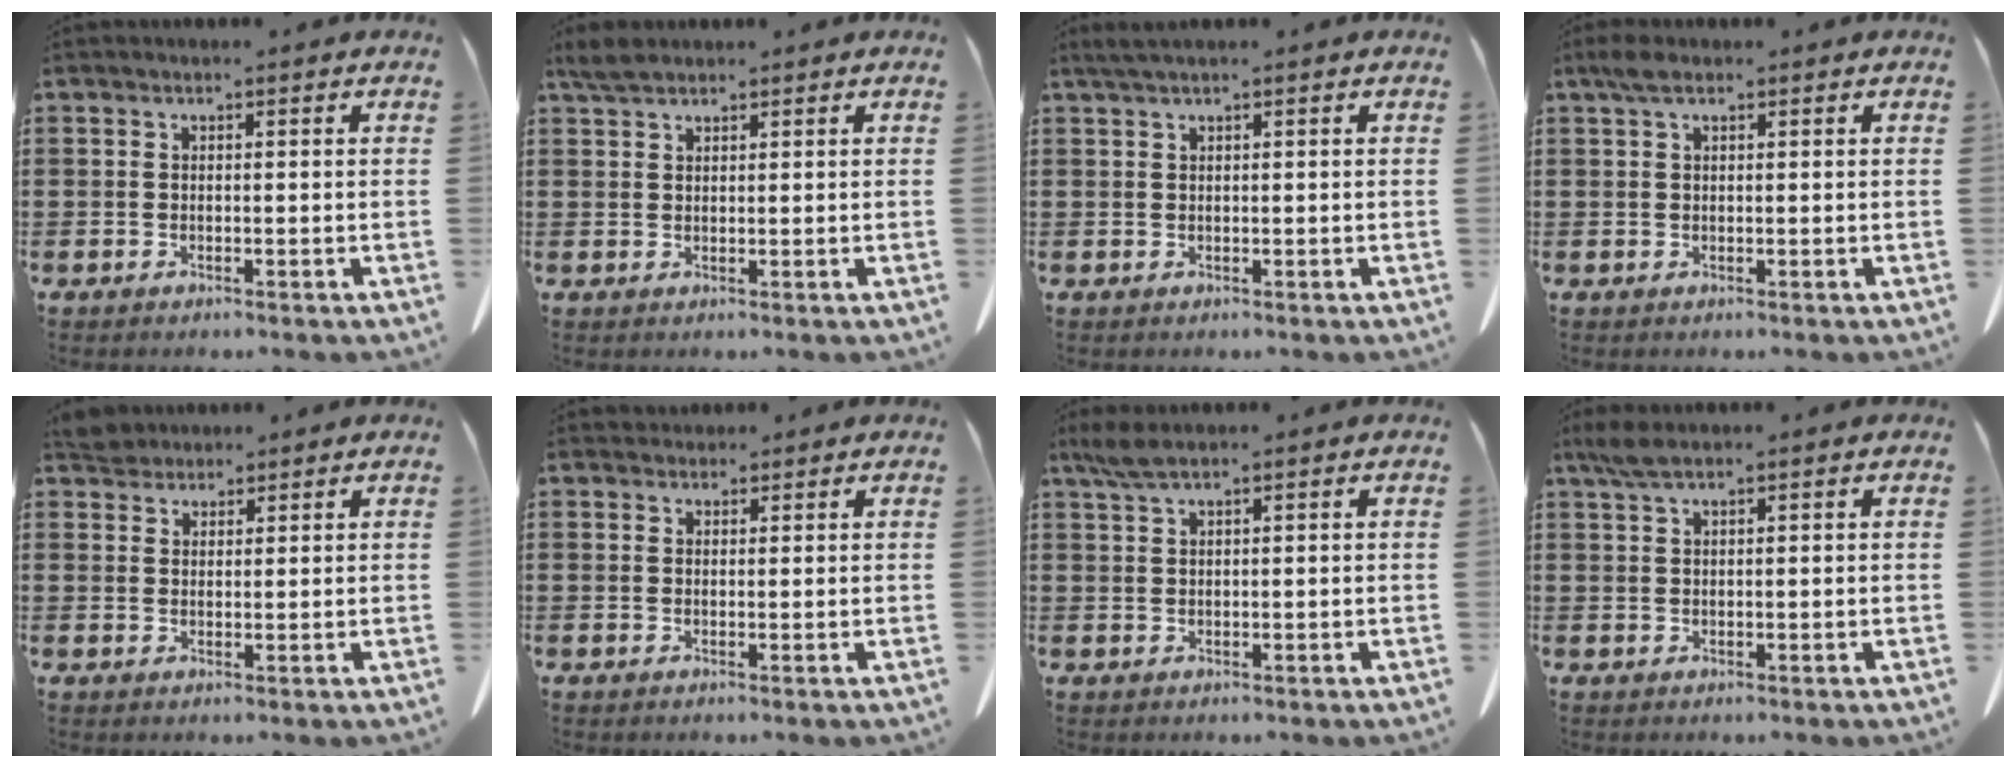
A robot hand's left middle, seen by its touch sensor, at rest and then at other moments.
{"total": 2.7, "force": [2.1, 0.8, 1.4], "torque": [-0.033, 0.003, 0.042]}
{"total": 1.3, "force": [0.8, -0.1, 1.0], "torque": [-0.020, -0.003, 0.017]}
{"total": 1.9, "force": [1.0, 0.7, 1.5], "torque": [-0.034, 0.002, 0.019]}
{"total": 3.7, "force": [3.5, 1.0, 0.7], "torque": [-0.025, -0.004, 0.070]}
{"total": 1.7, "force": [1.5, 0.7, 0.0], "torque": [0.003, -0.001, 0.029]}
{"total": 2.9, "force": [2.0, 0.4, 2.0], "torque": [-0.045, 0.000, 0.037]}
{"total": 2.8, "force": [1.9, 0.5, 2.0], "torque": [-0.044, 0.000, 0.036]}